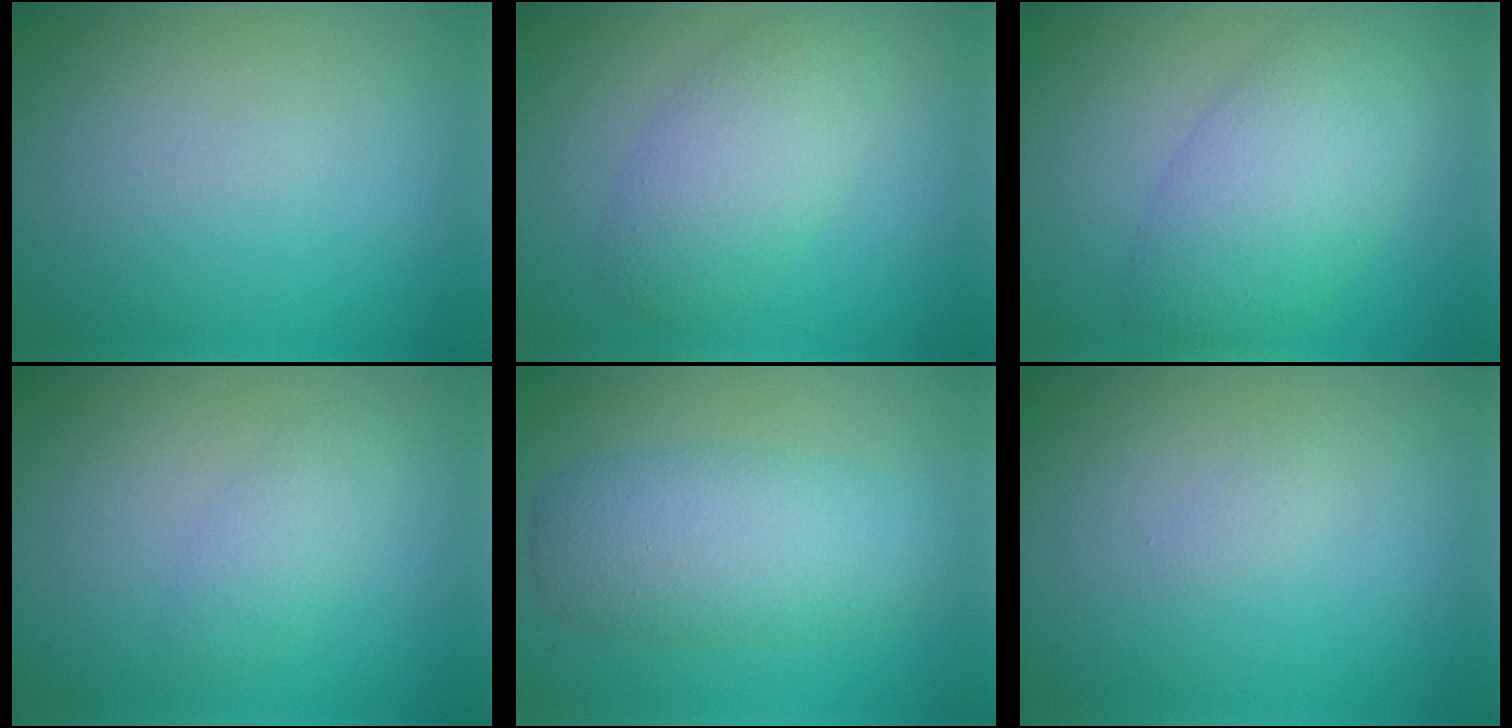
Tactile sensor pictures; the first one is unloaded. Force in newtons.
{"total": 4.4, "press": 4.4, "slide": 0.4}
{"total": 7.4, "press": 7.4, "slide": 0.5}
{"total": 2.0, "press": 2.0, "slide": 0.2}
{"total": 5.6, "press": 5.6, "slide": 0.2}
{"total": 0.6, "press": 0.5, "slide": 0.1}